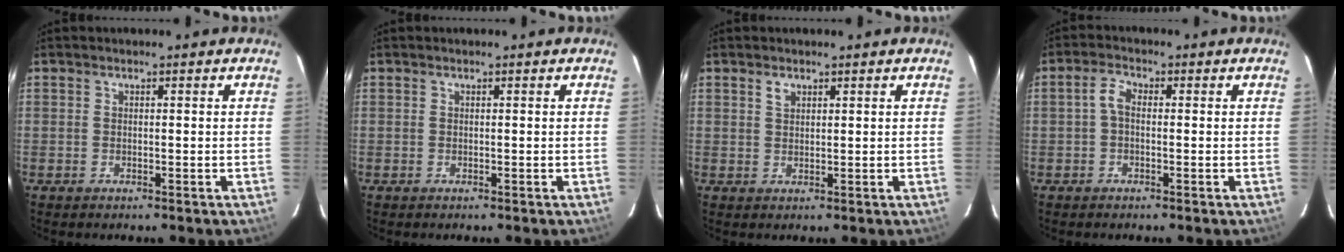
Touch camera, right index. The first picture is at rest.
{"total": 0.0}
{"total": 1.6, "force": [1.0, 1.0, 0.8], "torque": [-0.013, 0.004, 0.018]}
{"total": 2.5, "force": [-0.4, 1.5, 2.0], "torque": [-0.041, 0.010, -0.009]}